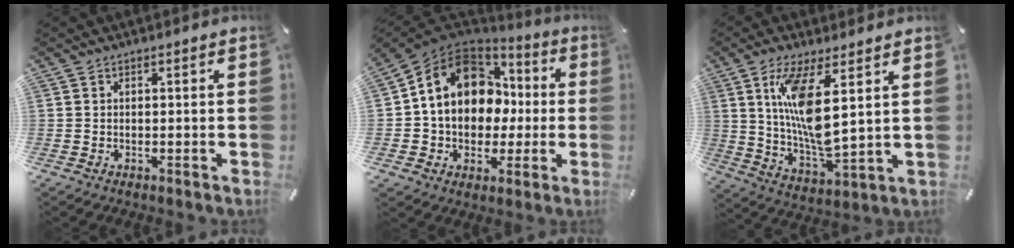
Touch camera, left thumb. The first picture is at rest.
{"total": 13.7, "force": [2.0, 11.5, 7.2], "torque": [-0.147, -0.001, 0.044]}
{"total": 13.5, "force": [5.0, 3.9, 11.9], "torque": [-0.235, -0.031, 0.083]}